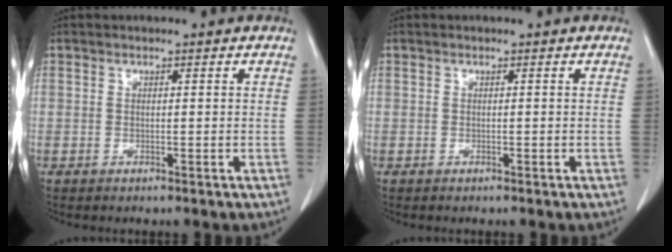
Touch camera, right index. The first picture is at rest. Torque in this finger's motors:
{"motor_torque": [0.00, 0.00, 0.00, 0.00]}